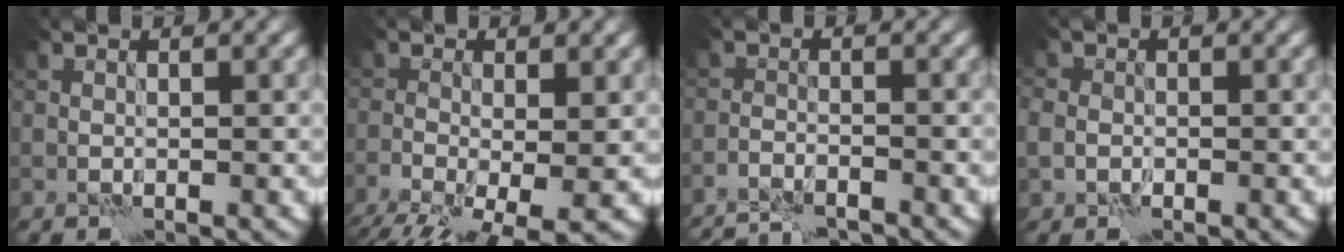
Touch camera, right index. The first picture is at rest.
{"total": 8.8, "force": [-4.3, 3.9, 6.6], "torque": [-0.112, -0.027, -0.061]}
{"total": 4.7, "force": [-4.5, 0.6, 1.1], "torque": [-0.022, -0.004, -0.073]}
{"total": 1.8, "force": [-0.4, 1.6, 0.7], "torque": [-0.011, -0.004, -0.010]}